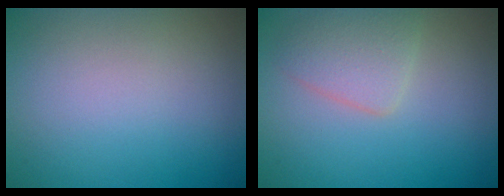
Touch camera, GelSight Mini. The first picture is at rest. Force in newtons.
{"total": 2.6, "press": 2.6, "slide": 0.2}